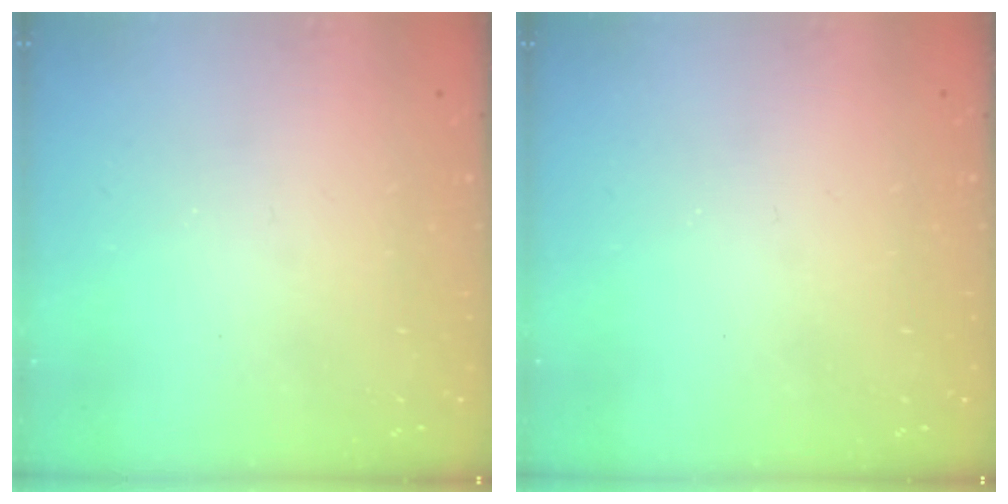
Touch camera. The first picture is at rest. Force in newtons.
{"total": 0.0}